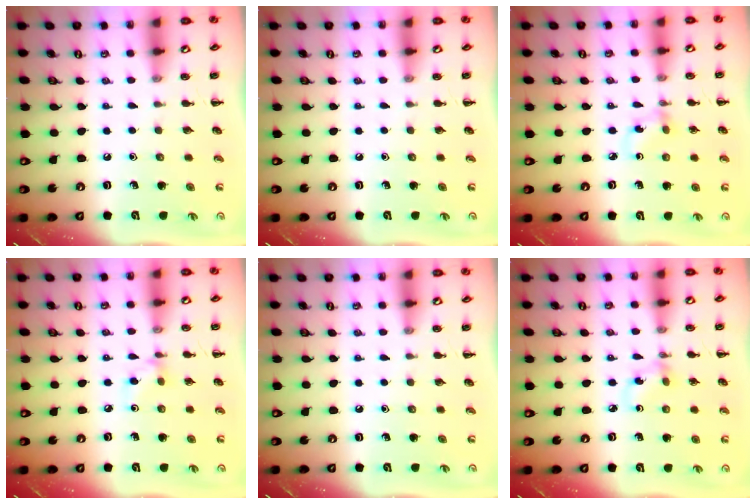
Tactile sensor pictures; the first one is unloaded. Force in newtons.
{"total": 0.0}
{"total": 2.9, "press": 2.7, "slide": 1.2}
{"total": 3.5, "press": 3.2, "slide": 1.2}
{"total": 0.0}
{"total": 2.8, "press": 2.6, "slide": 1.0}